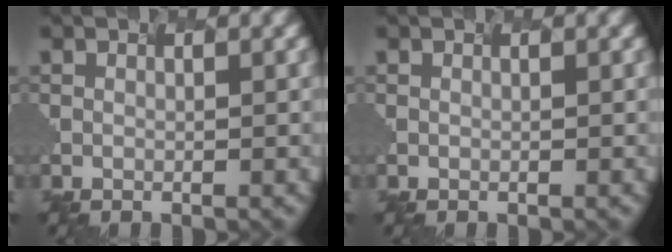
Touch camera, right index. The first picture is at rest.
{"total": 0.0}